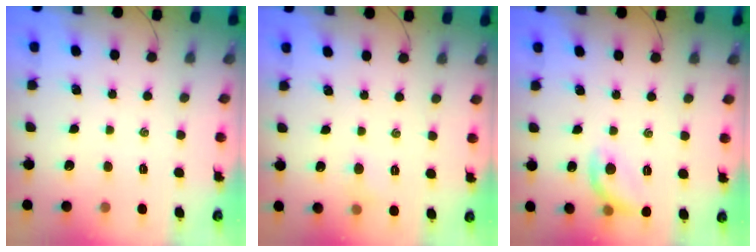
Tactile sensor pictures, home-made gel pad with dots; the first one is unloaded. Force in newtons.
{"total": 3.9, "press": 3.8, "slide": 1.1}
{"total": 8.9, "press": 8.9, "slide": 0.6}